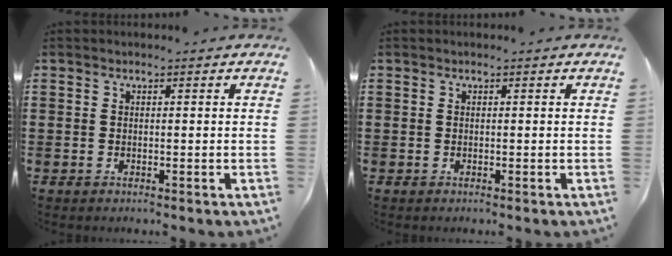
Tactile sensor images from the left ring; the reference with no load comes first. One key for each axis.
{"total": 0.0}